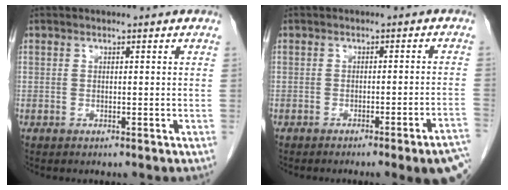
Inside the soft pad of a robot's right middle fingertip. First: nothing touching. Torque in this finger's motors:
{"motor_torque": [1.08, -1.06, 0.13, 0.05]}